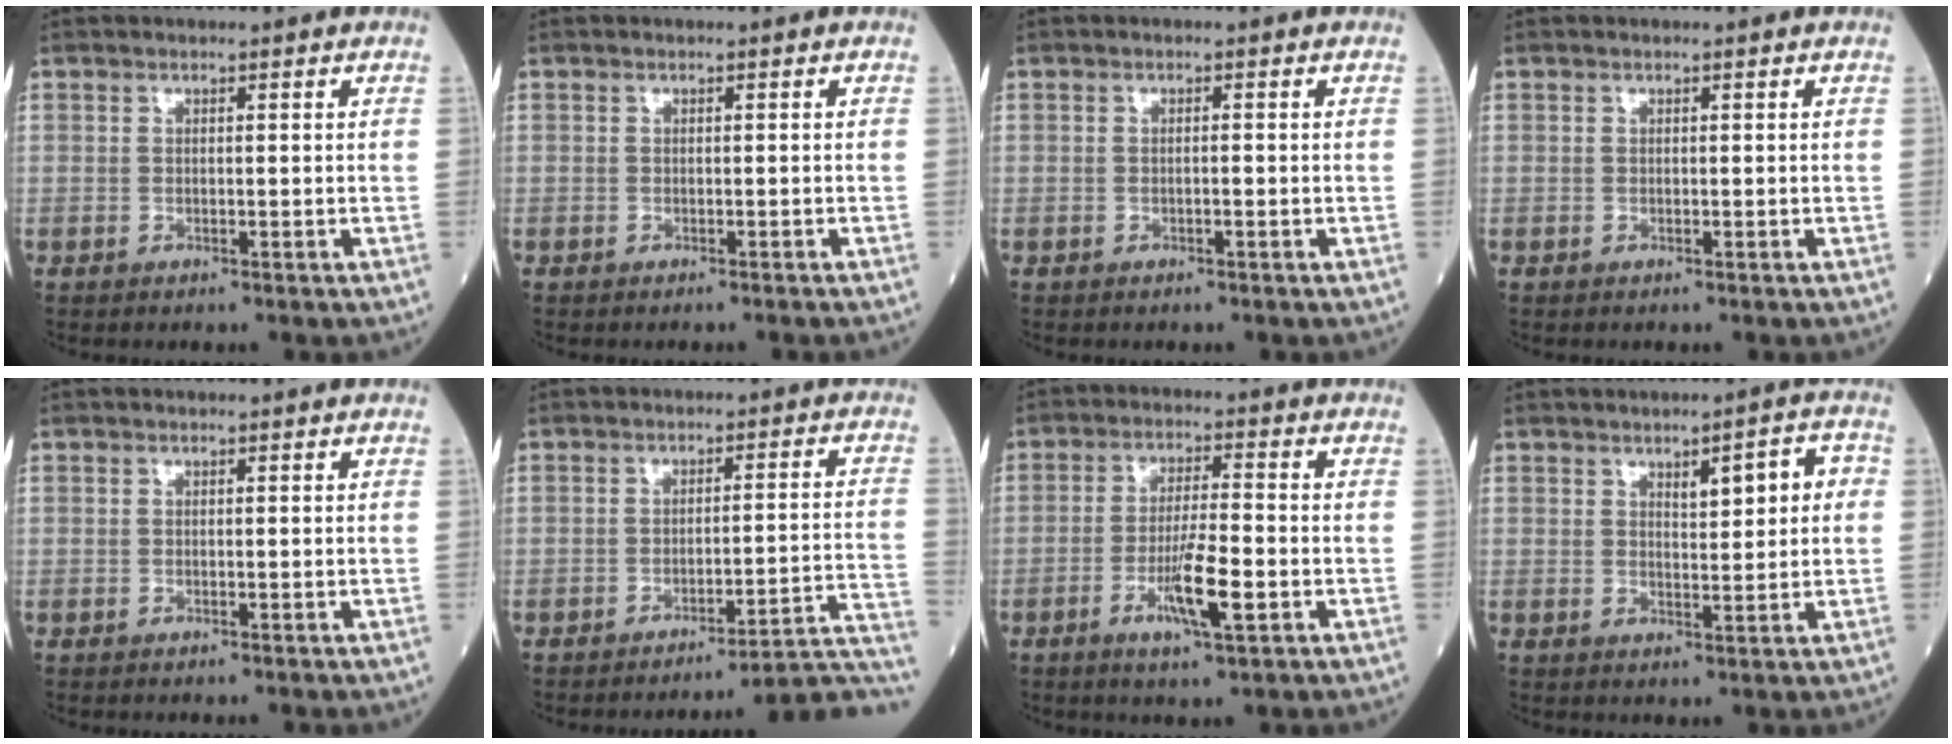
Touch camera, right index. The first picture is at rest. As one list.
[{"total": 1.1, "force": [-1.0, -0.1, 0.4], "torque": [-0.002, 0.001, -0.015]}, {"total": 0.7, "force": [-0.3, 0.0, 0.6], "torque": [-0.012, 0.001, -0.004]}, {"total": 0.0}, {"total": 0.0}, {"total": 11.5, "force": [-10.8, -2.3, 3.2], "torque": [-0.001, 0.010, -0.136]}, {"total": 7.5, "force": [-2.7, 0.6, 7.0], "torque": [-0.129, -0.008, -0.049]}, {"total": 5.3, "force": [1.5, 1.4, 4.9], "torque": [-0.073, 0.013, 0.025]}]